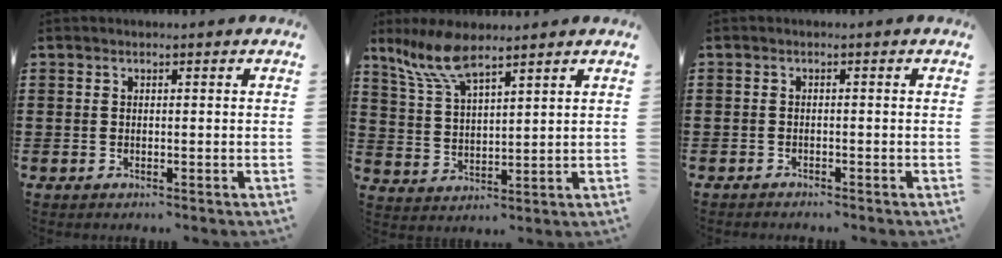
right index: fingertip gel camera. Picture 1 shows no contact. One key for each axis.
{"total": 8.0, "fx": 5.8, "fy": 2.1, "fz": 5.1, "tx": -0.121, "ty": -0.011, "tz": 0.104}
{"total": 1.0, "fx": -1.0, "fy": 0.2, "fz": 0.0, "tx": -0.003, "ty": 0.003, "tz": -0.021}